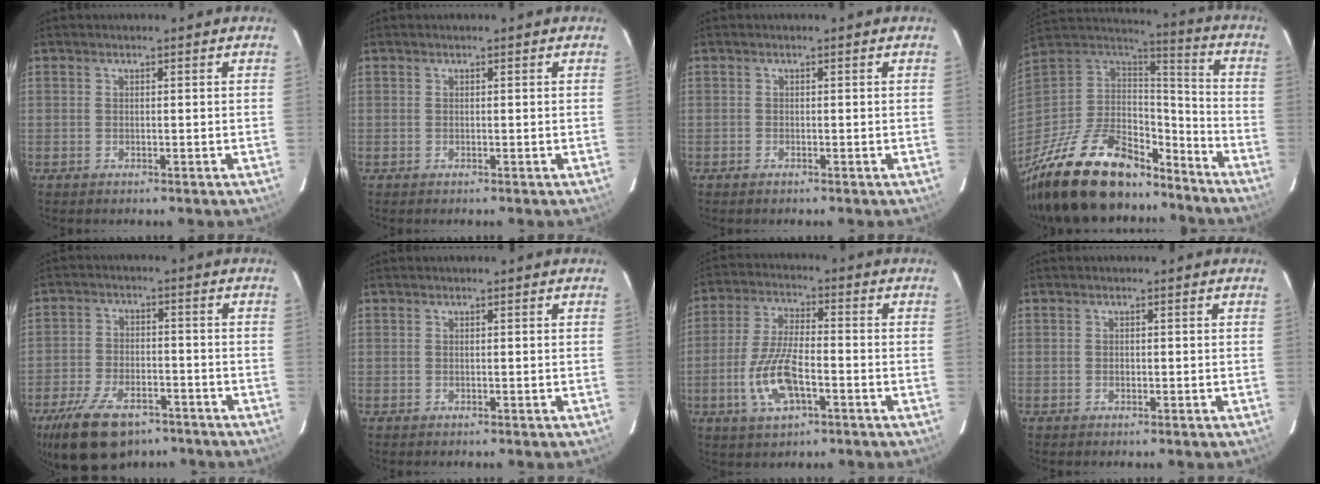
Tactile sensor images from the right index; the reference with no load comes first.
{"total": 0.0}
{"total": 0.6, "force": [-0.5, 0.3, 0.1], "torque": [-0.004, 0.001, -0.010]}
{"total": 29.8, "force": [-21.2, 13.4, 16.2], "torque": [-0.338, -0.008, -0.336]}
{"total": 15.1, "force": [-10.1, 7.7, 8.2], "torque": [-0.188, -0.010, -0.170]}
{"total": 0.0}
{"total": 10.9, "force": [-3.9, 4.0, 9.4], "torque": [-0.197, -0.001, -0.072]}
{"total": 0.5, "force": [-0.2, 0.4, 0.3], "torque": [-0.002, 0.002, -0.003]}